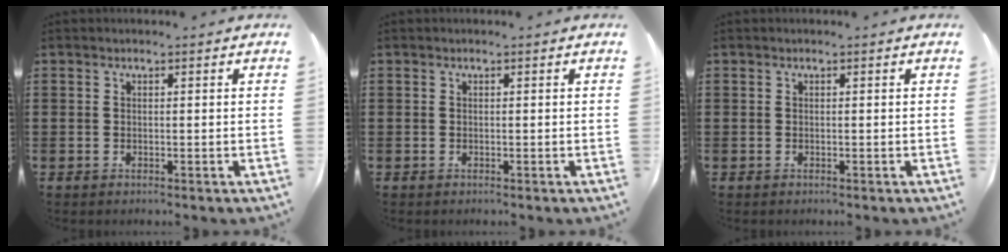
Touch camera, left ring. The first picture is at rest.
{"total": 0.0}
{"total": 0.0}